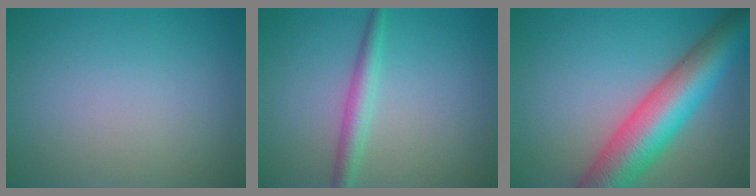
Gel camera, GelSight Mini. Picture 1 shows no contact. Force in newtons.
{"total": 2.4, "press": 2.4, "slide": 0.1}
{"total": 10.1, "press": 10.1, "slide": 0.3}